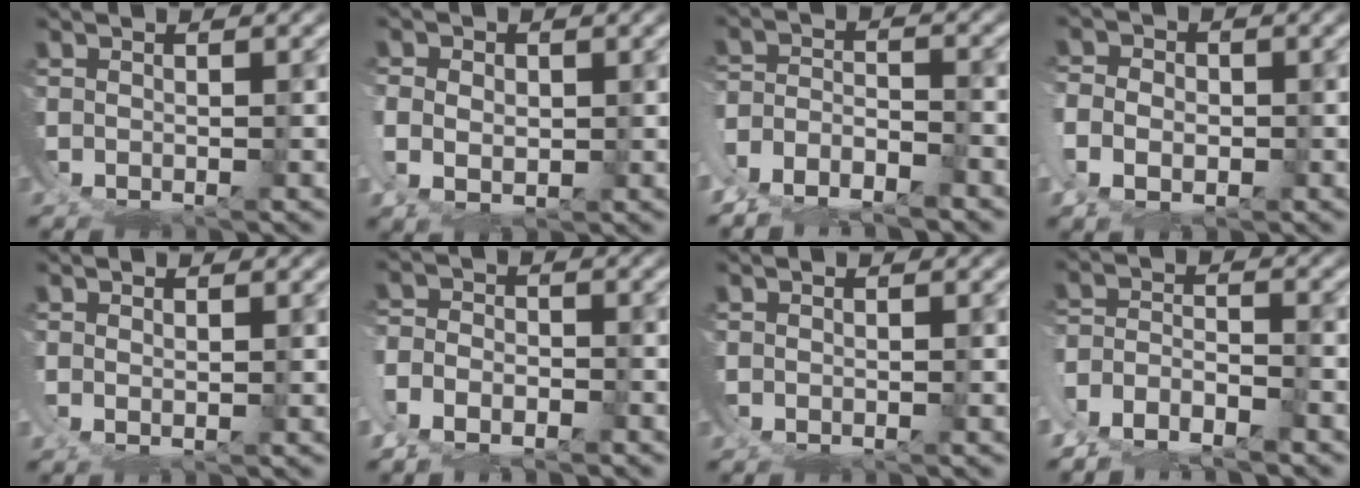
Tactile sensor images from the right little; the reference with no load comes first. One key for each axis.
{"total": 3.2, "fx": 0.2, "fy": 2.0, "fz": 2.5, "tx": -0.050, "ty": -0.017, "tz": 0.016}
{"total": 4.7, "fx": -3.0, "fy": 2.9, "fz": 2.0, "tx": -0.030, "ty": -0.004, "tz": -0.059}
{"total": 3.5, "fx": -0.7, "fy": 2.3, "fz": 2.5, "tx": -0.049, "ty": -0.015, "tz": -0.006}
{"total": 1.1, "fx": 0.6, "fy": 0.3, "fz": 0.8, "tx": -0.025, "ty": -0.011, "tz": 0.018}
{"total": 2.6, "fx": -1.7, "fy": 1.4, "fz": 1.5, "tx": -0.027, "ty": -0.014, "tz": -0.028}
{"total": 0.0}
{"total": 4.7, "fx": -2.9, "fy": 3.0, "fz": 2.1, "tx": -0.034, "ty": -0.007, "tz": -0.056}